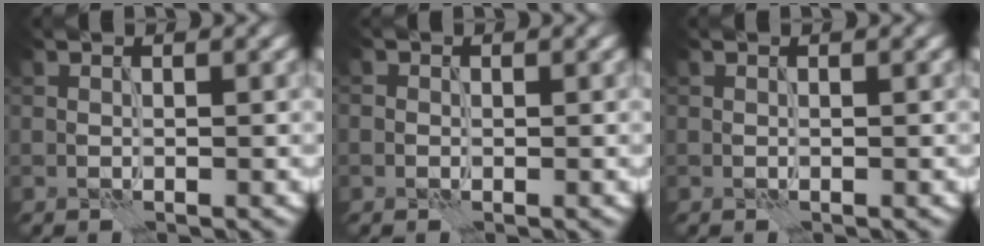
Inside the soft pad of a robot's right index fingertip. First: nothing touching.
{"total": 0.8, "force": [-0.1, 0.8, 0.1], "torque": [0.002, -0.001, 0.001]}
{"total": 0.0}